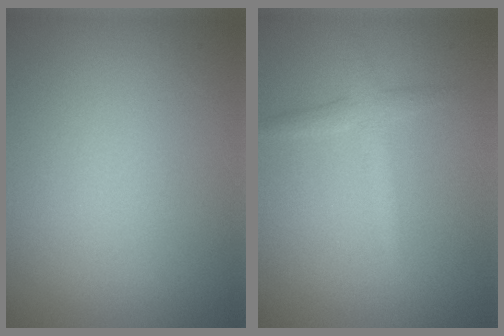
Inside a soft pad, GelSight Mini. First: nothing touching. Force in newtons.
{"total": 1.8, "press": 1.8, "slide": 0.1}